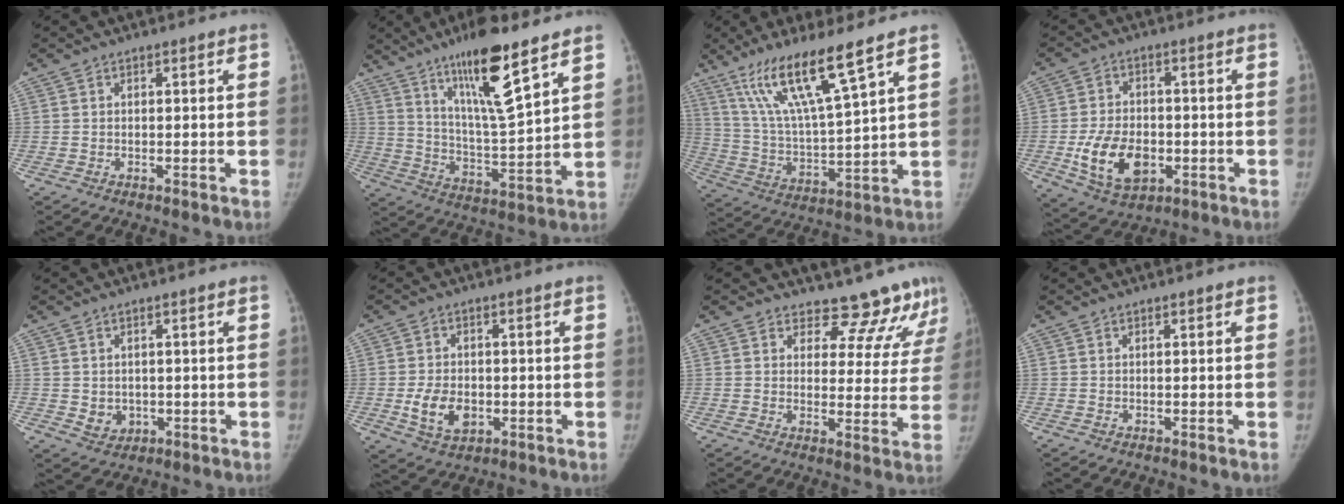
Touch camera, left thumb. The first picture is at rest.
{"total": 16.3, "force": [10.3, 2.3, 12.4], "torque": [-0.205, -0.065, 0.185]}
{"total": 15.6, "force": [10.0, 1.4, 11.8], "torque": [-0.222, -0.051, 0.200]}
{"total": 11.9, "force": [-2.9, 8.1, 8.2], "torque": [-0.125, 0.002, -0.040]}
{"total": 3.7, "force": [-0.3, 3.2, 1.7], "torque": [-0.015, -0.002, 0.008]}
{"total": 7.4, "force": [-1.5, 5.3, 5.0], "torque": [-0.075, -0.002, -0.019]}
{"total": 11.1, "force": [10.4, 3.9, 1.1], "torque": [0.035, -0.080, 0.110]}
{"total": 0.0}